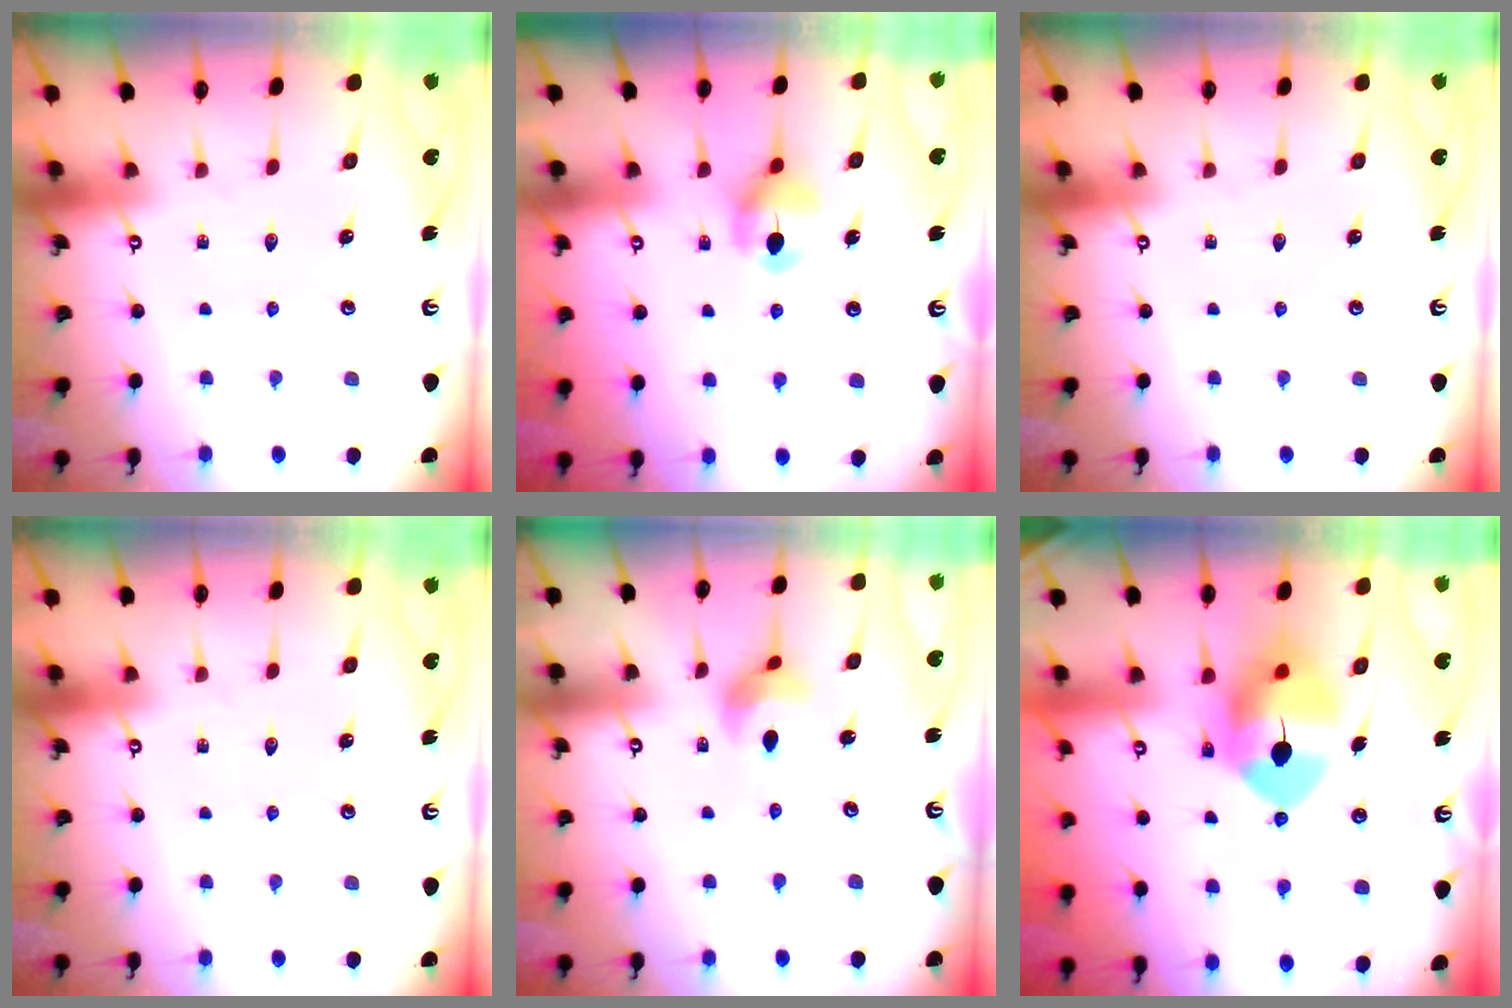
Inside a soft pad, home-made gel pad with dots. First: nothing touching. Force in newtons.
{"total": 7.3, "press": 7.3, "slide": 0.5}
{"total": 0.0}
{"total": 0.0}
{"total": 7.5, "press": 7.5, "slide": 0.8}
{"total": 11.4, "press": 11.2, "slide": 1.8}